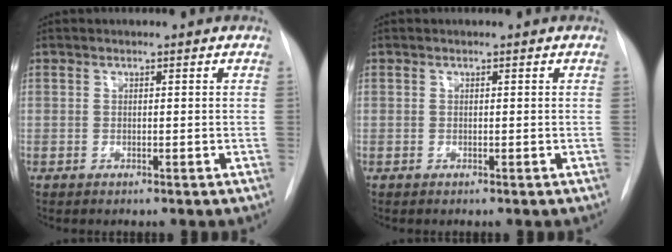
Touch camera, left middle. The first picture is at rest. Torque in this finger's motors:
{"motor_torque": [-0.02, 0.01, 0.01, 0.01]}